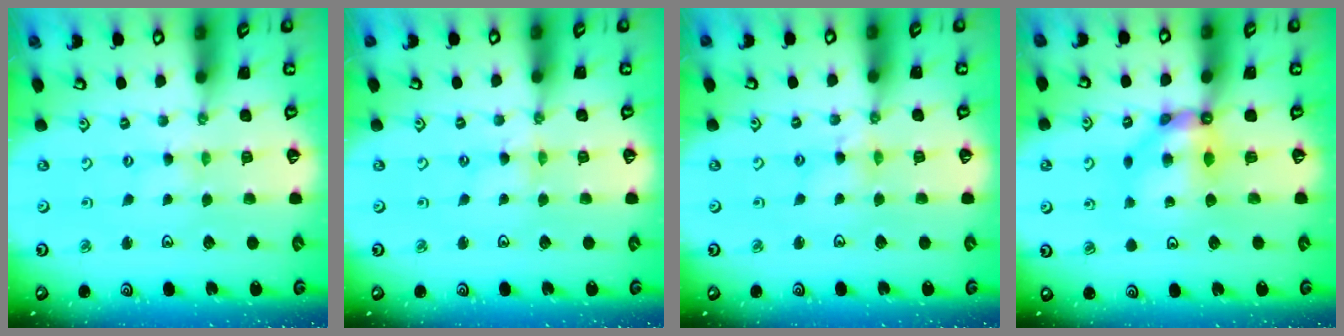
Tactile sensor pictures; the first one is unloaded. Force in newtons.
{"total": 0.8, "press": 0.7, "slide": 0.2}
{"total": 3.6, "press": 3.6, "slide": 0.3}
{"total": 8.1, "press": 8.0, "slide": 0.8}